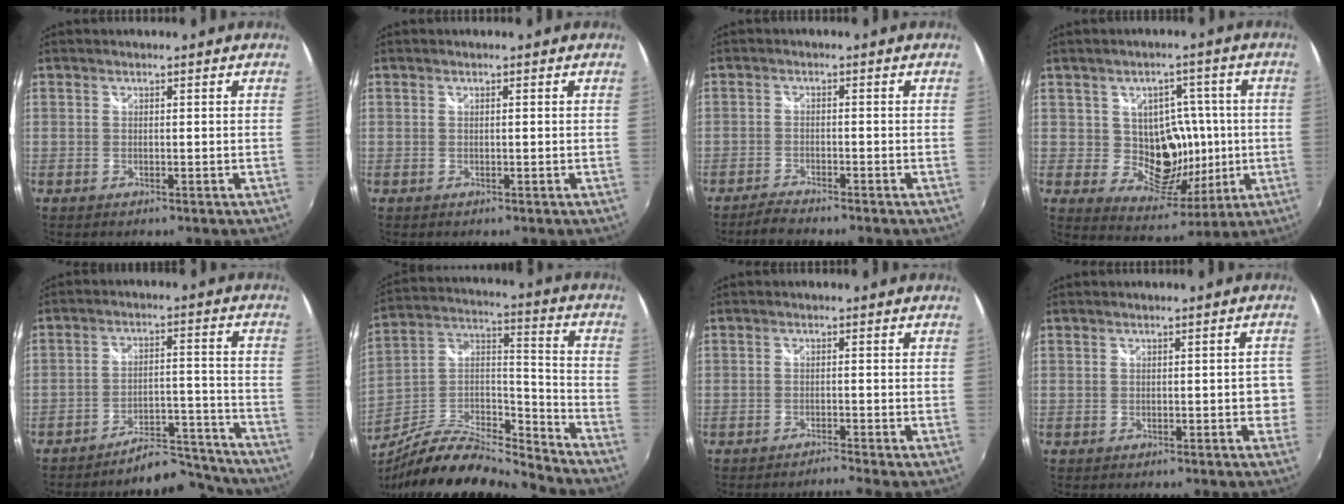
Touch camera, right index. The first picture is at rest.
{"total": 0.0}
{"total": 3.0, "force": [-2.9, 0.1, 0.8], "torque": [-0.034, -0.008, -0.057]}
{"total": 10.7, "force": [0.1, 9.4, 5.1], "torque": [-0.091, 0.003, 0.015]}
{"total": 12.0, "force": [-11.6, 2.7, 1.8], "torque": [-0.027, 0.040, -0.153]}
{"total": 16.7, "force": [-14.5, 2.9, 7.8], "torque": [-0.154, 0.005, -0.268]}
{"total": 1.9, "force": [-1.7, -0.7, 0.0], "torque": [-0.006, -0.004, -0.031]}
{"total": 3.3, "force": [-0.6, 1.7, 2.7], "torque": [-0.026, 0.004, -0.005]}